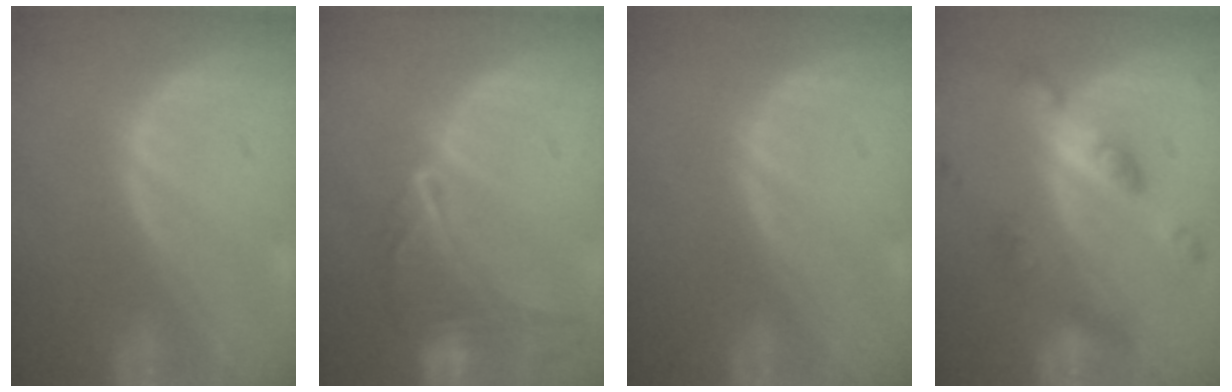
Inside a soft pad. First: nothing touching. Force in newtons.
{"total": 9.1, "press": 8.0, "slide": 4.4}
{"total": 0.0}
{"total": 6.7, "press": 6.6, "slide": 0.5}